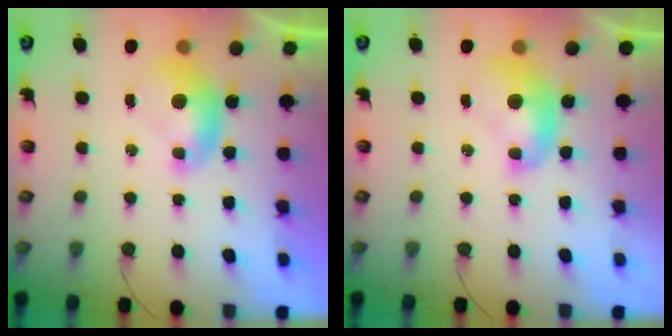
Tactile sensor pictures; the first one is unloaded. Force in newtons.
{"total": 1.9, "press": 1.9, "slide": 0.2}